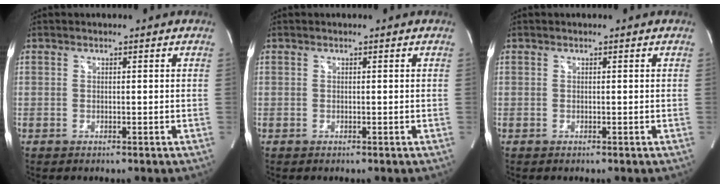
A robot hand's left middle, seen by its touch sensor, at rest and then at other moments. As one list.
[{"total": 0.0}, {"total": 0.0}]